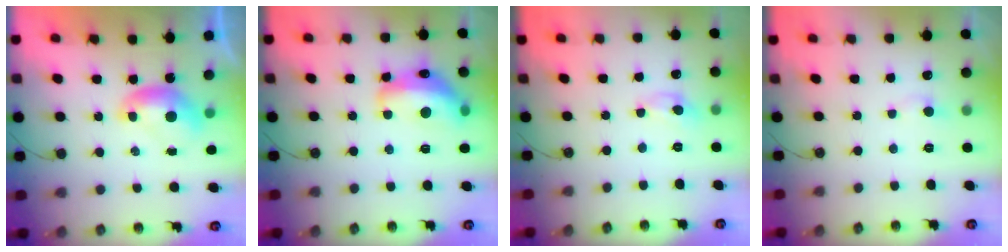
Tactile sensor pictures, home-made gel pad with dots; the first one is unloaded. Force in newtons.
{"total": 10.5, "press": 10.5, "slide": 0.7}
{"total": 0.9, "press": 0.8, "slide": 0.2}
{"total": 1.3, "press": 1.2, "slide": 0.7}